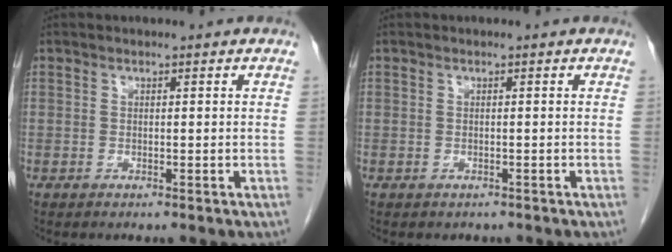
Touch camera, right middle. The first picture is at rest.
{"total": 0.8, "force": [-0.7, 0.5, 0.0], "torque": [-0.011, -0.001, -0.008]}